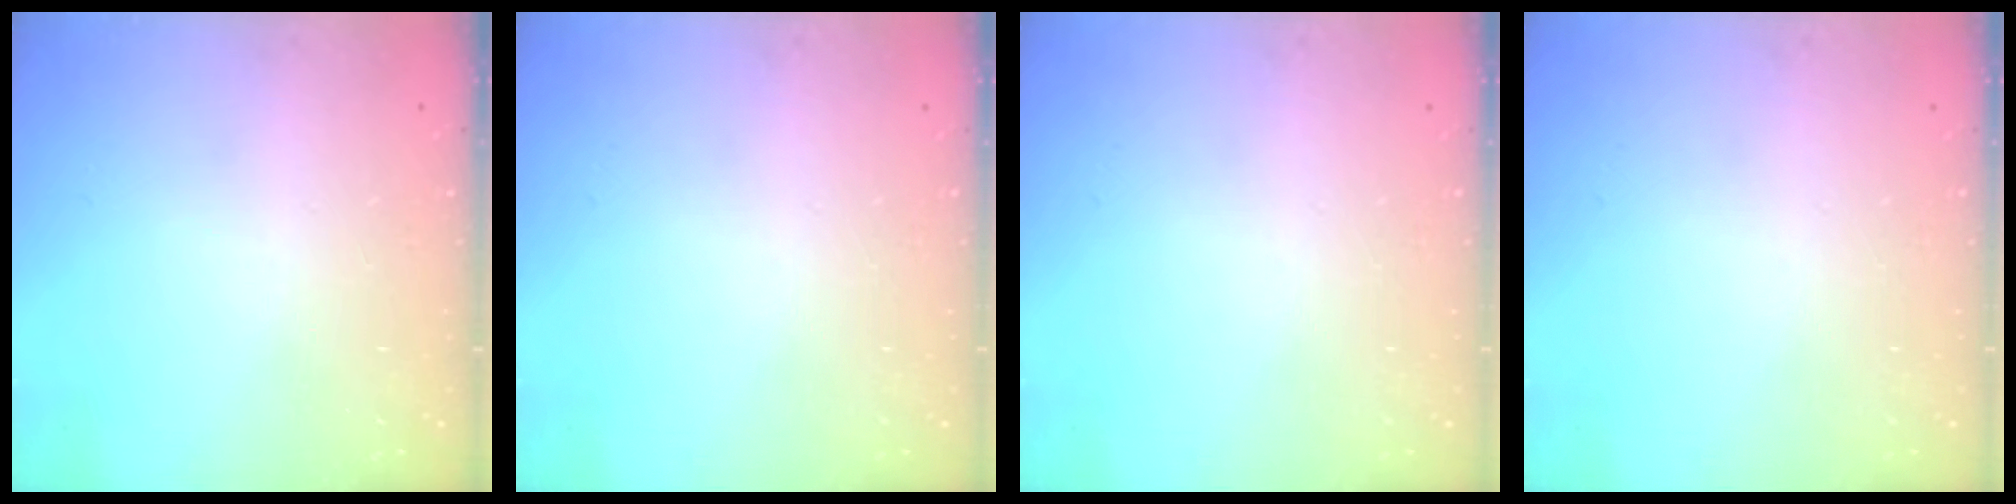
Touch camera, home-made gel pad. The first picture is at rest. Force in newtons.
{"total": 0.0}
{"total": 0.0}
{"total": 0.0}